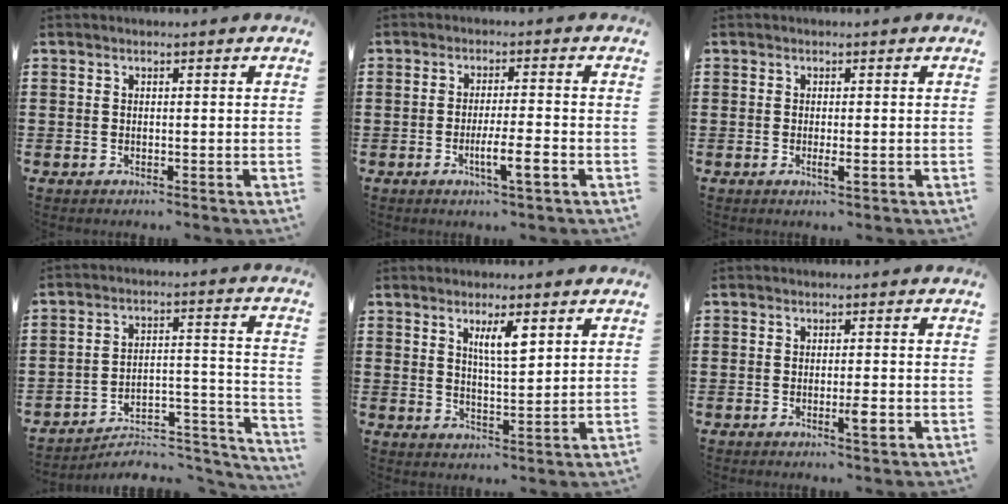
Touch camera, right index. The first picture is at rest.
{"total": 5.2, "force": [-2.2, 0.5, 4.8], "torque": [-0.077, -0.007, -0.036]}
{"total": 1.6, "force": [-0.4, 0.1, 1.5], "torque": [-0.027, -0.005, -0.007]}
{"total": 5.4, "force": [-4.9, 1.8, 1.4], "torque": [-0.022, 0.005, -0.098]}
{"total": 4.5, "force": [2.2, 1.1, 3.7], "torque": [-0.071, 0.003, 0.034]}
{"total": 2.8, "force": [-1.1, 0.5, 2.5], "torque": [-0.050, -0.004, -0.020]}